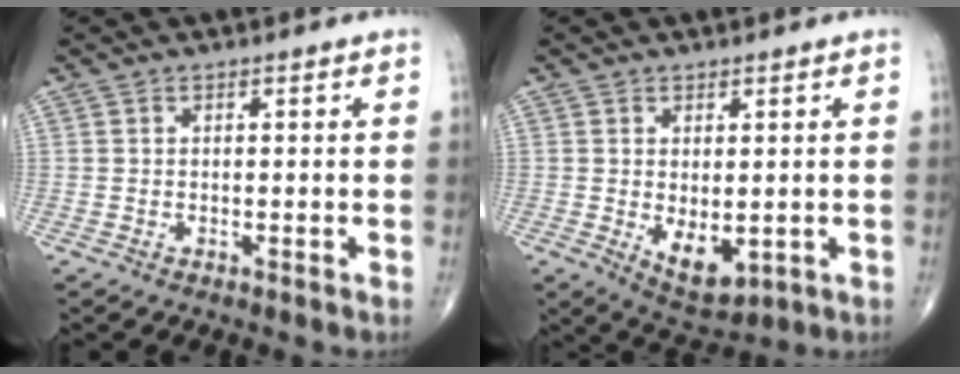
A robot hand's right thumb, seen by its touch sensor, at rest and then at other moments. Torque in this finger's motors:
{"motor_torque": [-0.21, 0.42, 0.42, 0.29, 0.18]}